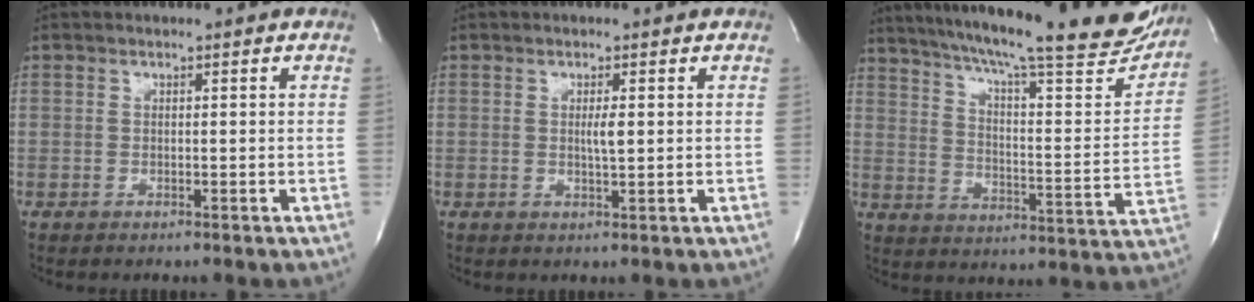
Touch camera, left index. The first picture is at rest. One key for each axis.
{"total": 1.8, "fx": 0.2, "fy": 0.1, "fz": 1.8, "tx": -0.036, "ty": -0.003, "tz": 0.004}
{"total": 28.6, "fx": 24.4, "fy": 3.7, "fz": 14.5, "tx": -0.233, "ty": -0.045, "tz": 0.317}